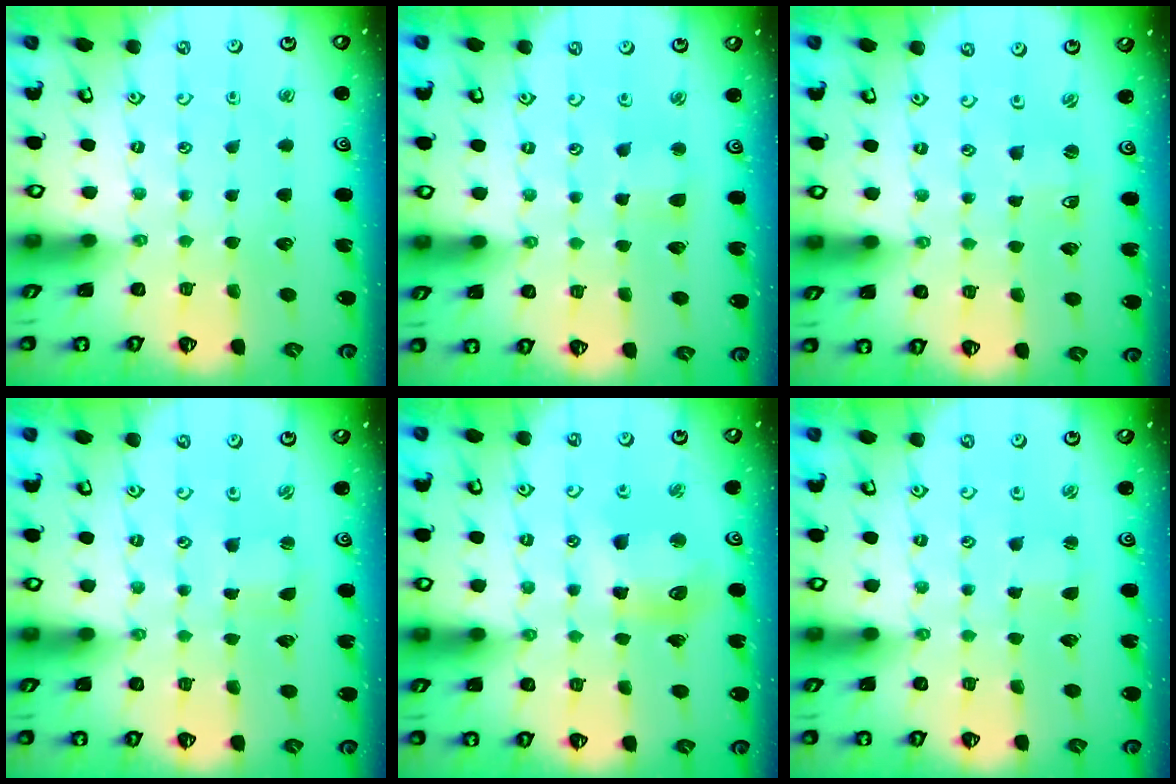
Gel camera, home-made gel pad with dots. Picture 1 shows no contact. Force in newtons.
{"total": 3.0, "press": 3.0, "slide": 0.6}
{"total": 1.9, "press": 1.8, "slide": 0.4}
{"total": 0.9, "press": 0.9, "slide": 0.0}
{"total": 11.2, "press": 11.0, "slide": 1.8}
{"total": 1.8, "press": 1.8, "slide": 0.3}